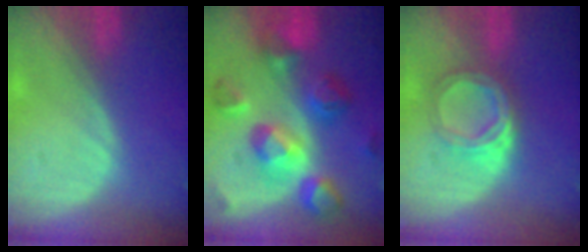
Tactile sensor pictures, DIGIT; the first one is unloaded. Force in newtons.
{"total": 10.9, "press": 10.9, "slide": 1.0}
{"total": 5.6, "press": 5.0, "slide": 2.6}